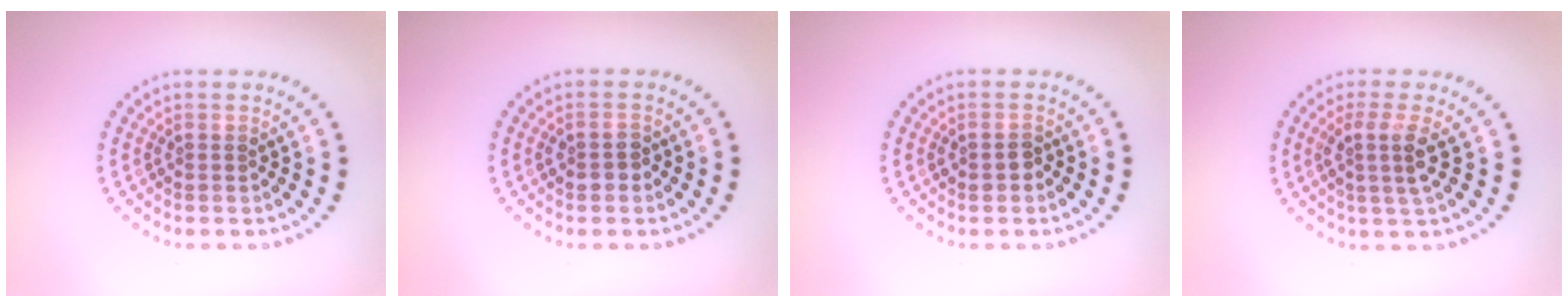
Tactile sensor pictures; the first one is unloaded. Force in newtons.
{"total": 1.4, "press": 1.4, "slide": 0.3}
{"total": 1.2, "press": 1.2, "slide": 0.2}
{"total": 2.6, "press": 1.9, "slide": 1.7}